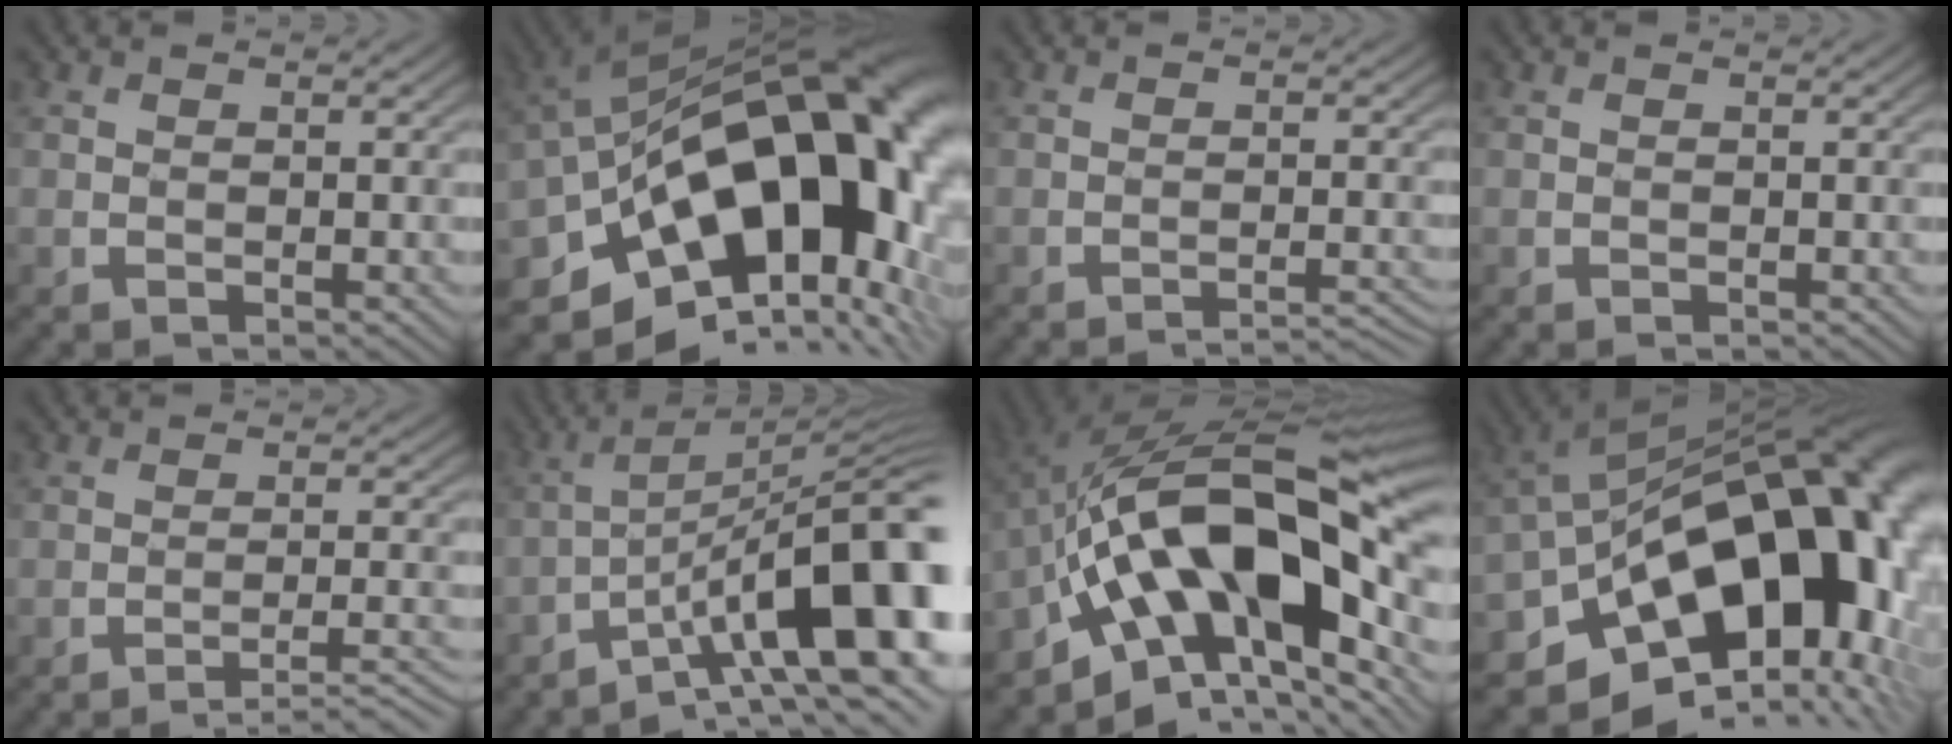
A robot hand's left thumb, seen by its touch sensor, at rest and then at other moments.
{"total": 21.2, "force": [-3.6, 11.5, 17.4], "torque": [-0.258, -0.037, -0.037]}
{"total": 3.8, "force": [-3.1, 0.4, 2.2], "torque": [-0.028, 0.012, -0.052]}
{"total": 0.0}
{"total": 5.6, "force": [-4.1, 0.7, 3.7], "torque": [-0.059, 0.015, -0.063]}
{"total": 16.1, "force": [-6.3, 4.3, 14.1], "torque": [-0.206, 0.009, -0.103]}
{"total": 19.8, "force": [-2.8, 9.6, 17.1], "torque": [-0.286, 0.014, -0.053]}
{"total": 20.8, "force": [-5.9, 12.2, 15.8], "torque": [-0.208, -0.034, -0.074]}